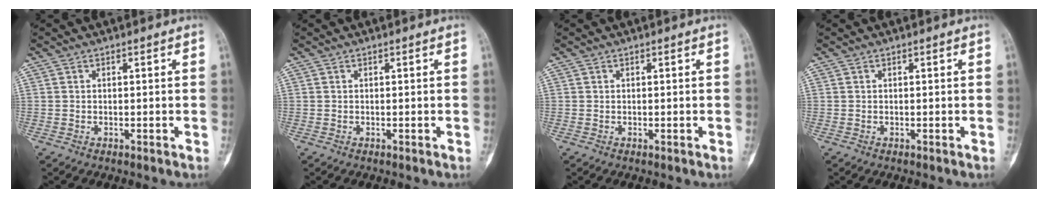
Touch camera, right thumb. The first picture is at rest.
{"total": 0.0}
{"total": 0.0}
{"total": 0.0}